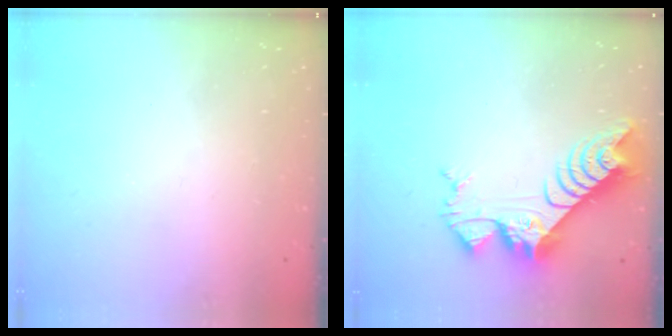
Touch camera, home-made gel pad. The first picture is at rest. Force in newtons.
{"total": 10.6, "press": 10.6, "slide": 0.9}